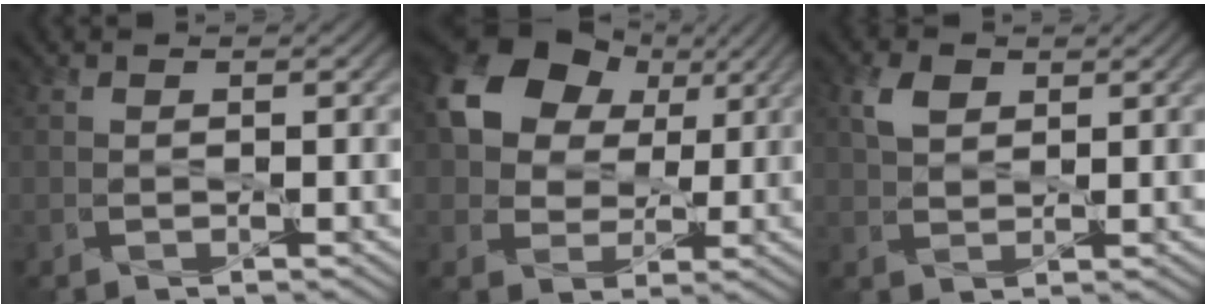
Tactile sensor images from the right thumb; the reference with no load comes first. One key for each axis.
{"total": 13.0, "fx": 5.2, "fy": 9.5, "fz": 7.2, "tx": -0.158, "ty": 0.026, "tz": 0.088}
{"total": 3.0, "fx": 1.7, "fy": 1.9, "fz": 1.4, "tx": -0.034, "ty": 0.006, "tz": 0.033}